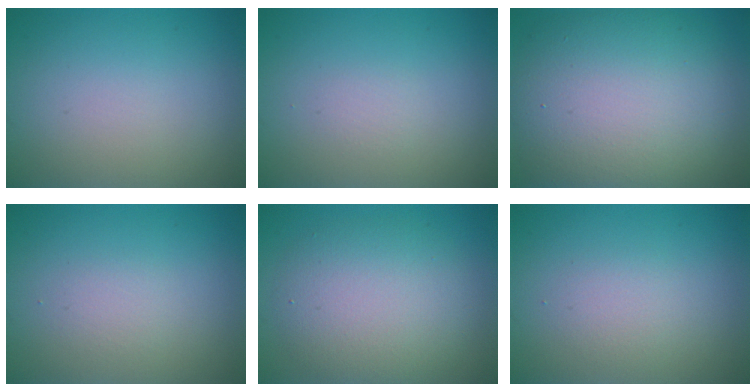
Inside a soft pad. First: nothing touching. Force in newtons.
{"total": 0.7, "press": 0.7, "slide": 0.1}
{"total": 13.1, "press": 13.1, "slide": 0.5}
{"total": 1.2, "press": 1.2, "slide": 0.0}
{"total": 5.9, "press": 5.9, "slide": 0.4}
{"total": 1.7, "press": 1.7, "slide": 0.1}